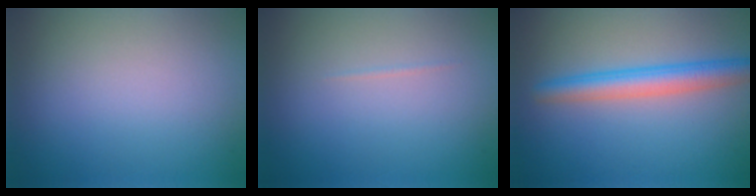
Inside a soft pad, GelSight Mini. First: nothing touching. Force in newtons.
{"total": 0.6, "press": 0.6, "slide": 0.2}
{"total": 3.9, "press": 3.9, "slide": 0.2}